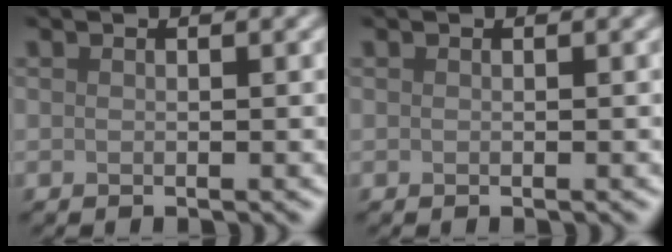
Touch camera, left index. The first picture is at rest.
{"total": 0.0}